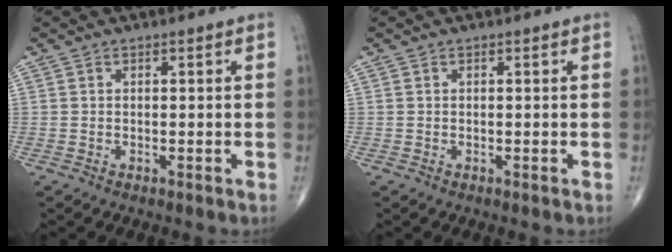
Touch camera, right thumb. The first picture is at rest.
{"total": 0.0}